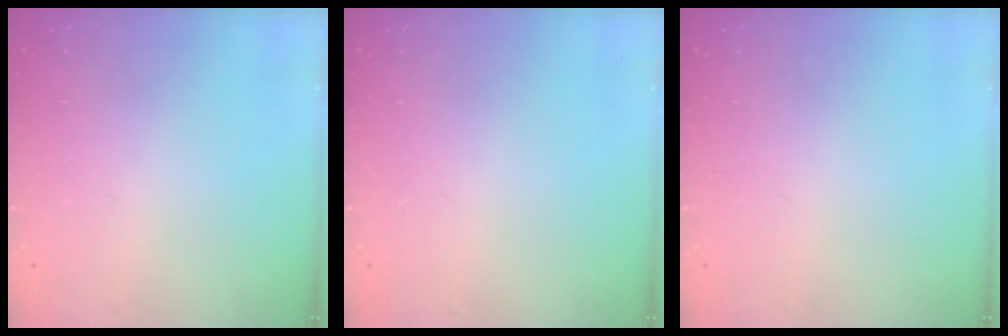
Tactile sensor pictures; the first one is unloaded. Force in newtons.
{"total": 0.0}
{"total": 0.0}